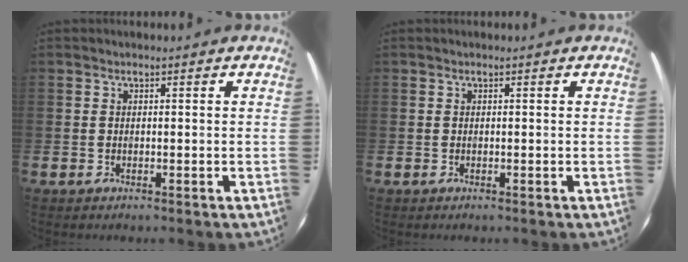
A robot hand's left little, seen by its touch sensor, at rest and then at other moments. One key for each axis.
{"total": 0.0}